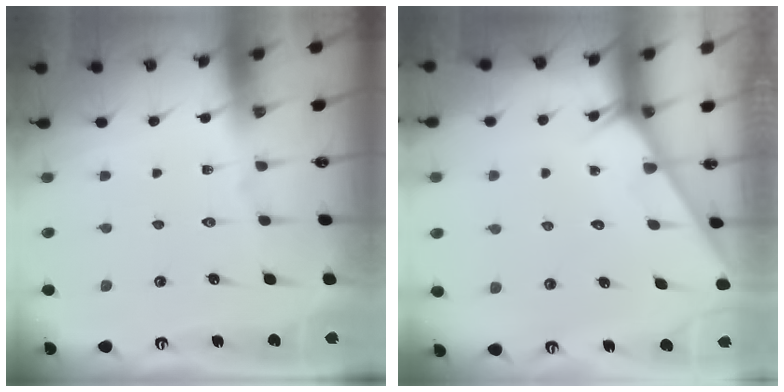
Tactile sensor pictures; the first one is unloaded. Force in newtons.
{"total": 2.2, "press": 2.2, "slide": 0.2}